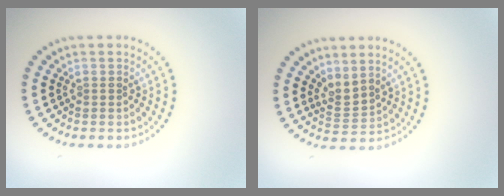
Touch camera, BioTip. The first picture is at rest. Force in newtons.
{"total": 2.2, "press": 1.4, "slide": 1.7}